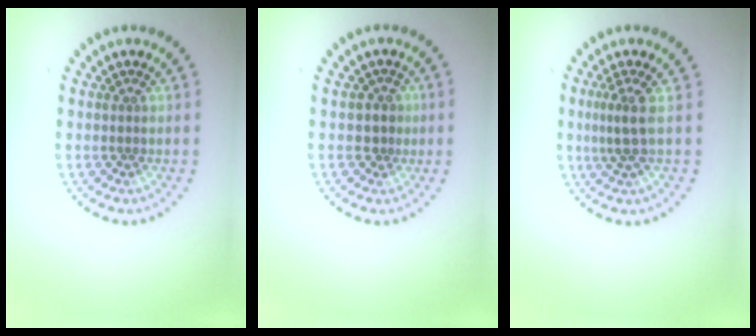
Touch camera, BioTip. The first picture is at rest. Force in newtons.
{"total": 1.3, "press": 1.1, "slide": 0.7}
{"total": 2.3, "press": 1.5, "slide": 1.7}